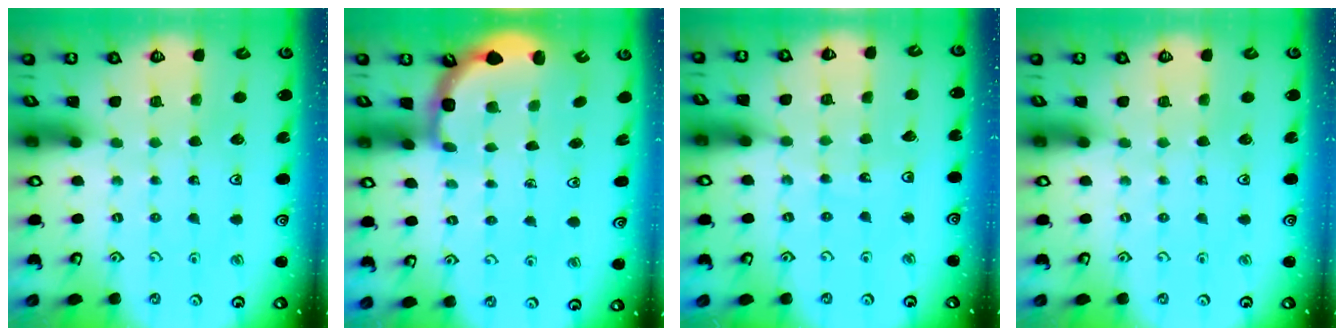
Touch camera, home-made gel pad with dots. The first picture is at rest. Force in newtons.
{"total": 3.2, "press": 2.5, "slide": 1.9}
{"total": 2.9, "press": 2.9, "slide": 0.3}
{"total": 0.0}